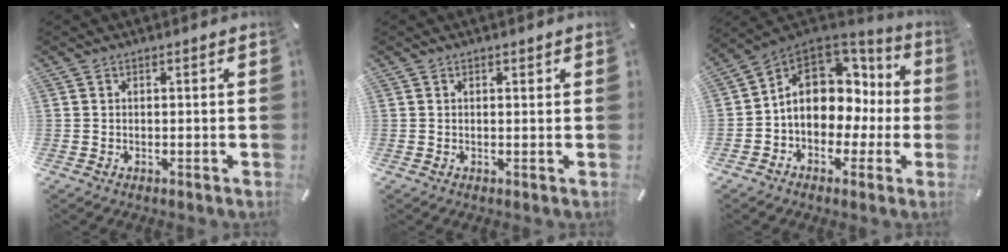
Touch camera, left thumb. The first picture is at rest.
{"total": 0.6, "force": [0.3, 0.5, 0.3], "torque": [-0.006, 0.002, 0.005]}
{"total": 12.8, "force": [1.9, 10.4, 7.3], "torque": [-0.116, -0.009, 0.038]}